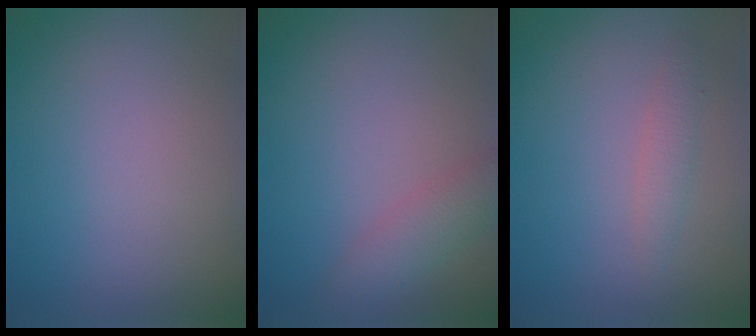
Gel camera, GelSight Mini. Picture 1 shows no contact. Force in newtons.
{"total": 2.5, "press": 2.5, "slide": 0.1}
{"total": 1.4, "press": 1.4, "slide": 0.1}